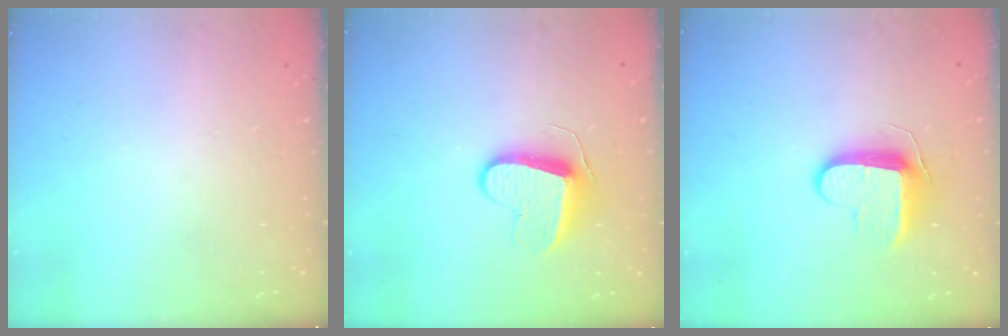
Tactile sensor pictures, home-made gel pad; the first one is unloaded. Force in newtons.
{"total": 9.0, "press": 9.0, "slide": 0.1}
{"total": 10.5, "press": 10.4, "slide": 1.2}